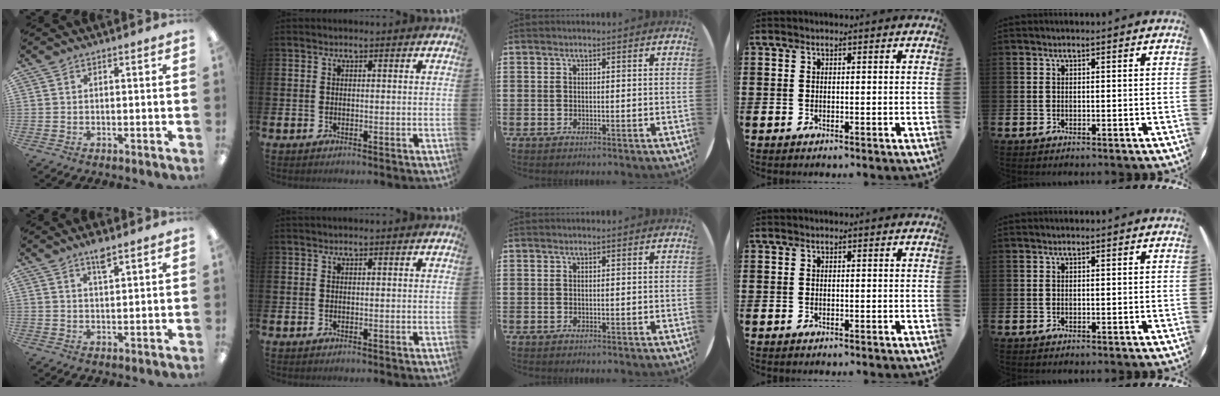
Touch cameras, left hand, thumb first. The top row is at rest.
{"thumb": {"total": 4.0, "force": [3.0, 0.9, 2.5], "torque": [-0.041, -0.009, 0.049]}}